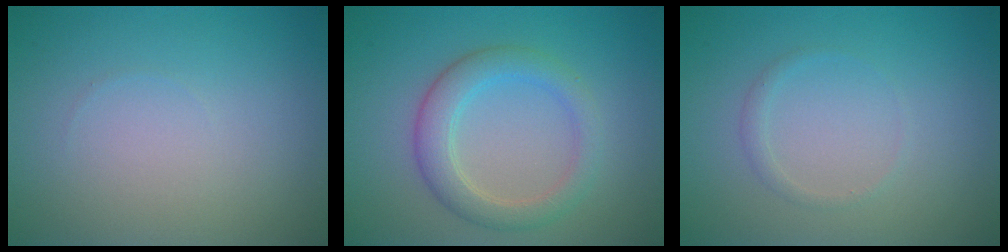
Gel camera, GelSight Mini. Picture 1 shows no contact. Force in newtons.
{"total": 3.6, "press": 3.6, "slide": 0.1}
{"total": 0.8, "press": 0.8, "slide": 0.1}